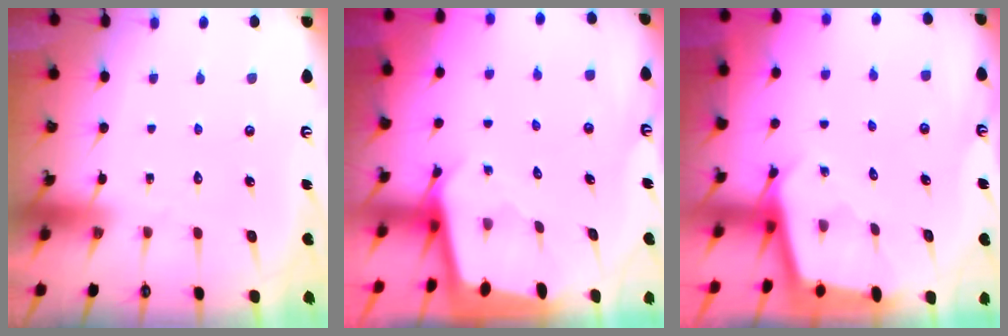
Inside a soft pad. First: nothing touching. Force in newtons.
{"total": 2.4, "press": 2.4, "slide": 0.1}
{"total": 2.2, "press": 2.2, "slide": 0.2}